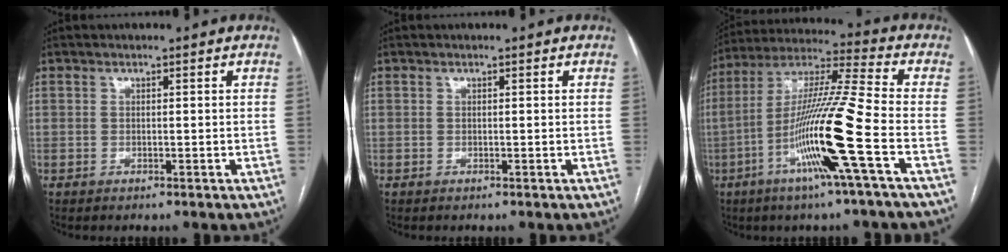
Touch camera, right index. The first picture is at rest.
{"total": 0.0}
{"total": 16.9, "force": [-5.6, -1.5, 15.9], "torque": [-0.306, -0.011, -0.114]}